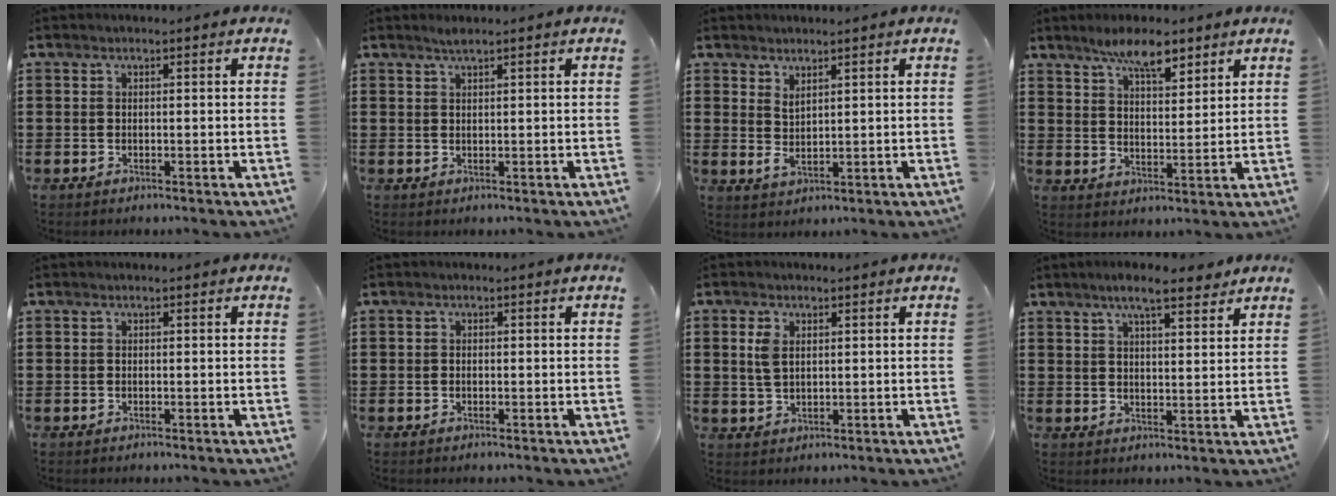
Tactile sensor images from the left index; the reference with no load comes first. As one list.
[{"total": 1.4, "force": [1.1, 0.0, 0.8], "torque": [-0.016, 0.001, 0.021]}, {"total": 2.4, "force": [1.4, 0.8, 1.7], "torque": [-0.034, 0.000, 0.028]}, {"total": 7.1, "force": [5.4, 2.4, 4.0], "torque": [-0.076, -0.011, 0.093]}, {"total": 0.0}, {"total": 0.5, "force": [-0.2, 0.4, 0.3], "torque": [-0.008, 0.000, -0.004]}, {"total": 3.2, "force": [1.0, 1.9, 2.4], "torque": [-0.054, 0.011, 0.017]}, {"total": 6.5, "force": [5.0, 1.5, 3.8], "torque": [-0.078, -0.002, 0.089]}]